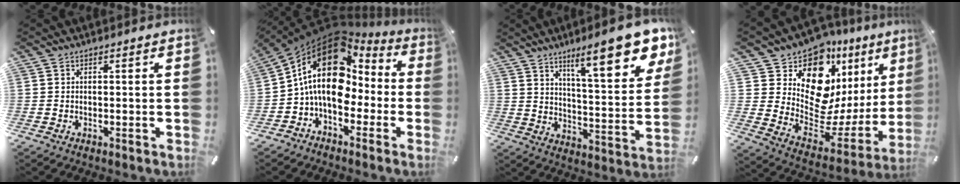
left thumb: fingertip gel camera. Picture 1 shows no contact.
{"total": 19.2, "force": [2.6, 13.1, 13.9], "torque": [-0.266, -0.007, 0.040]}
{"total": 18.7, "force": [11.8, 5.6, 13.4], "torque": [-0.193, -0.076, 0.186]}
{"total": 15.5, "force": [9.5, 9.8, 7.4], "torque": [-0.101, -0.116, 0.166]}